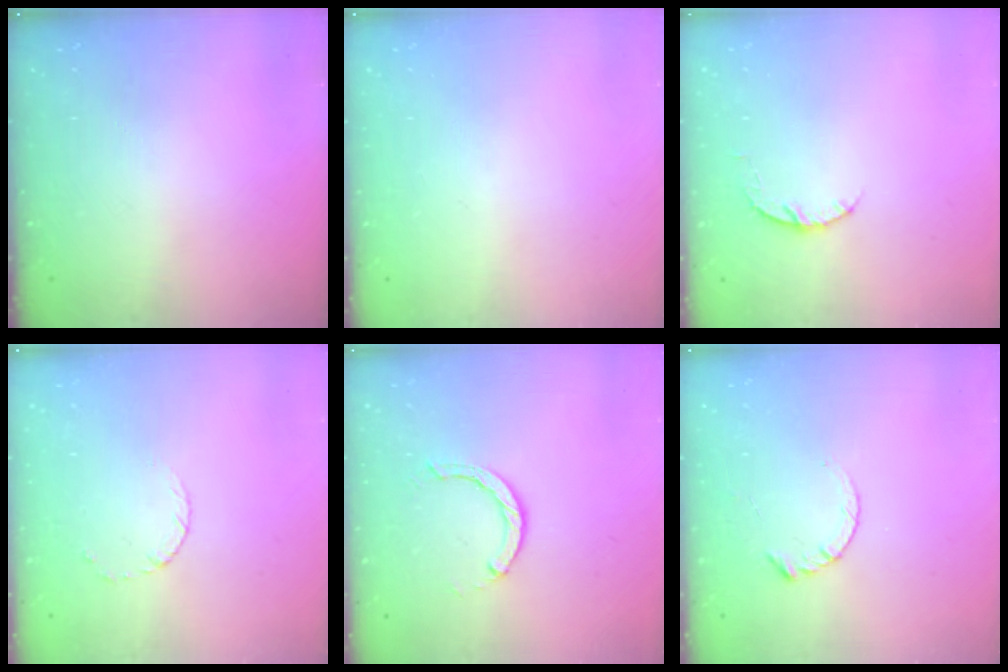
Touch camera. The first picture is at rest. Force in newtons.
{"total": 0.0}
{"total": 4.1, "press": 4.1, "slide": 0.6}
{"total": 3.1, "press": 3.1, "slide": 0.3}
{"total": 2.9, "press": 2.9, "slide": 0.4}
{"total": 3.6, "press": 3.6, "slide": 0.4}